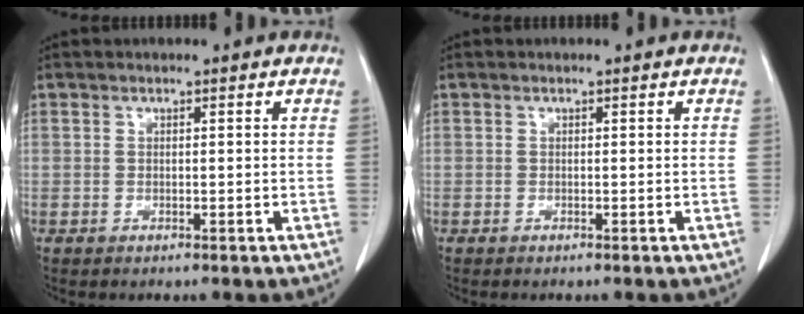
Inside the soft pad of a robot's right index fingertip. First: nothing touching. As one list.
[{"total": 0.0}]